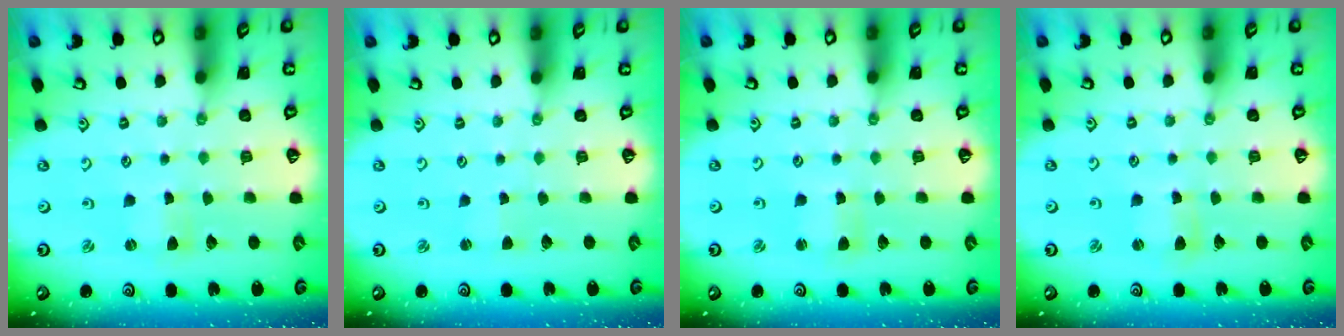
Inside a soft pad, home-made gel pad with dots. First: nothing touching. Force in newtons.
{"total": 1.4, "press": 1.4, "slide": 0.3}
{"total": 2.9, "press": 2.9, "slide": 0.3}
{"total": 2.1, "press": 2.1, "slide": 0.3}